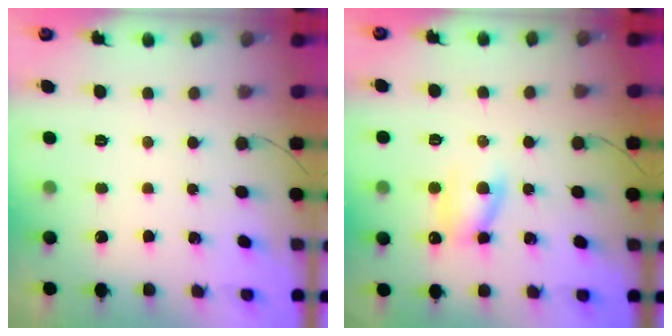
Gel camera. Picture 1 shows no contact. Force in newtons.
{"total": 8.3, "press": 8.2, "slide": 1.4}